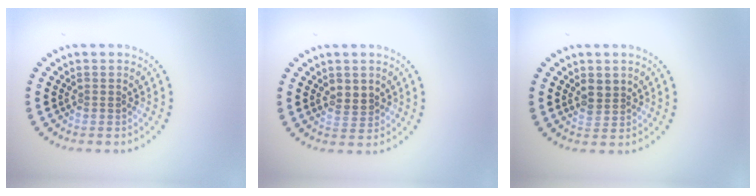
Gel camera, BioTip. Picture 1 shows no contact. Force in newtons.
{"total": 1.7, "press": 1.7, "slide": 0.3}
{"total": 1.9, "press": 1.6, "slide": 0.9}